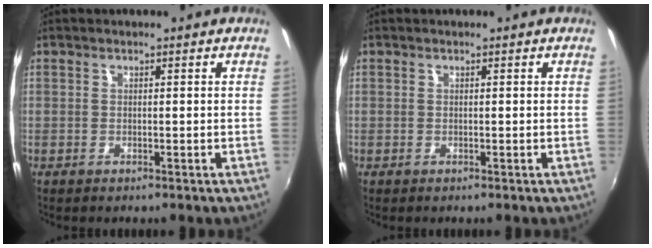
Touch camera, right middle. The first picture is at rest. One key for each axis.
{"total": 0.0}